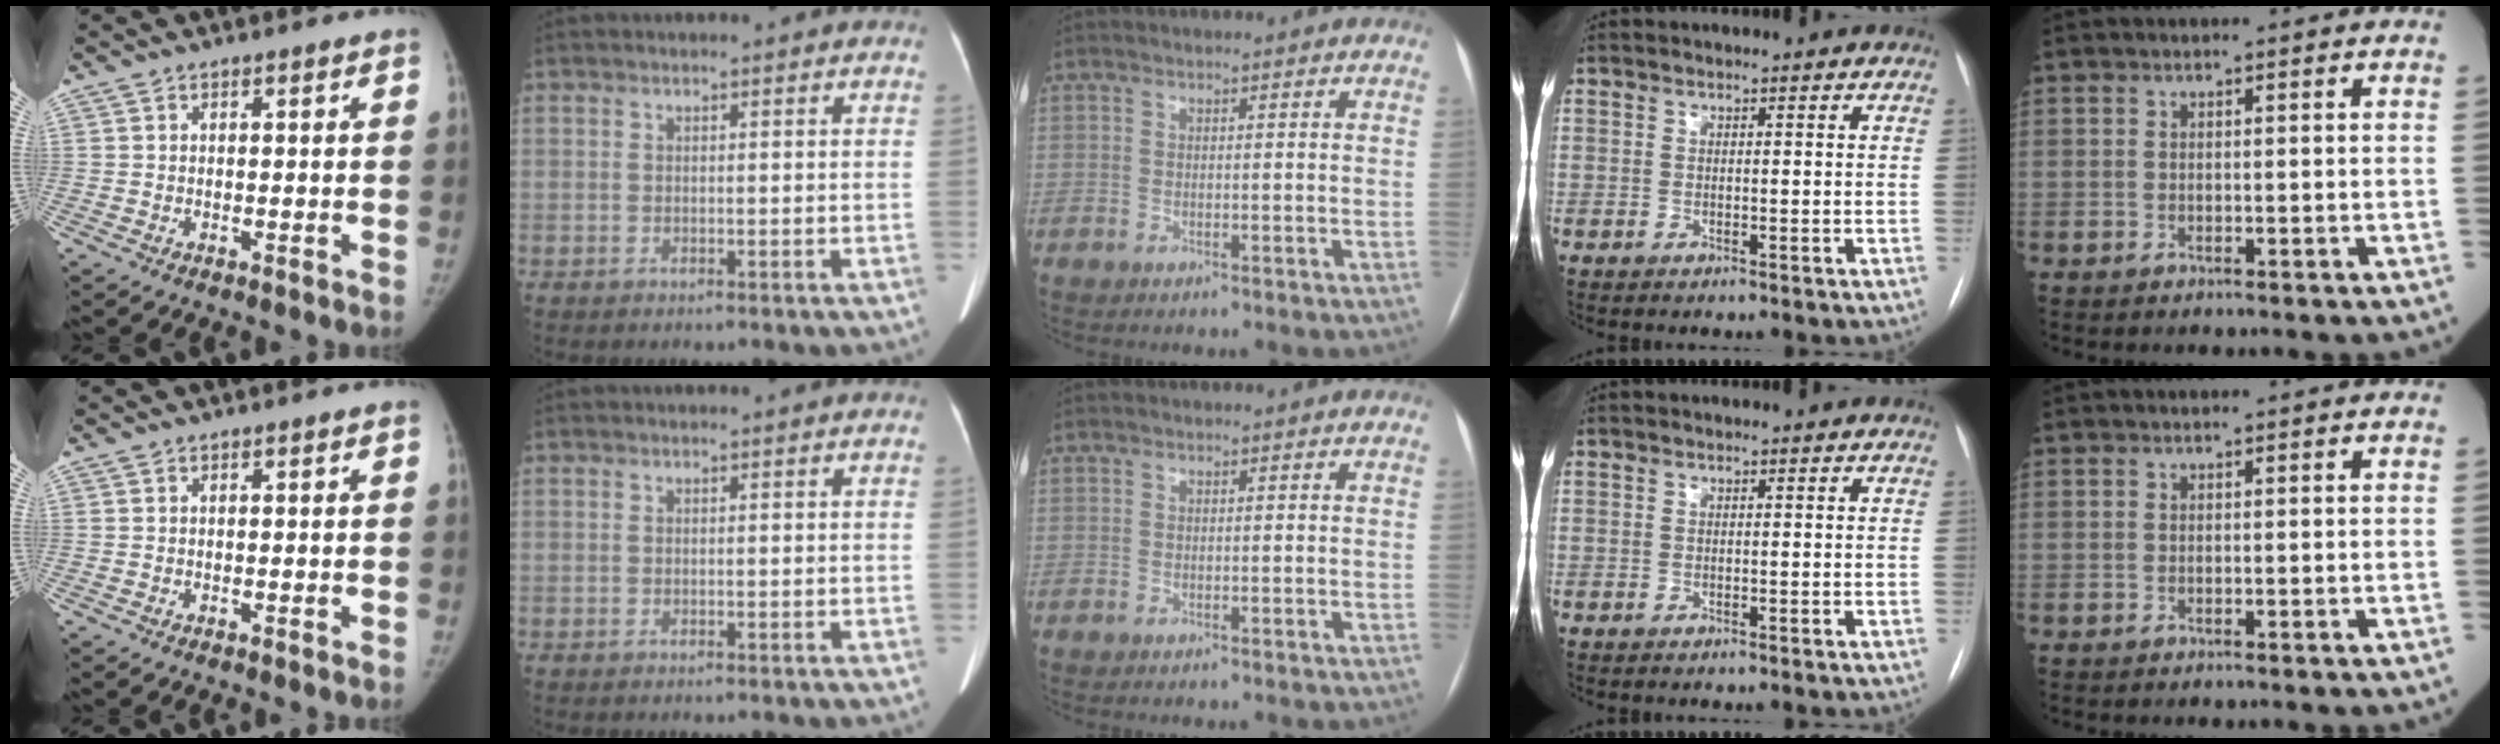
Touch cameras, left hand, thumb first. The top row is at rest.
{}